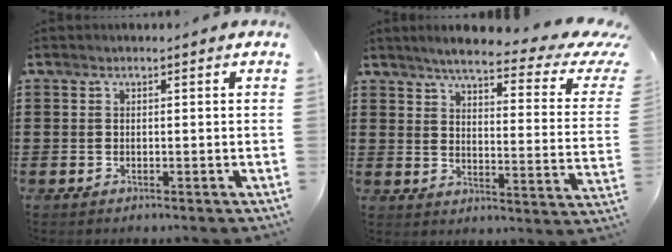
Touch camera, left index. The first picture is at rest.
{"total": 6.1, "force": [4.7, 0.6, 3.9], "torque": [-0.080, -0.032, 0.070]}